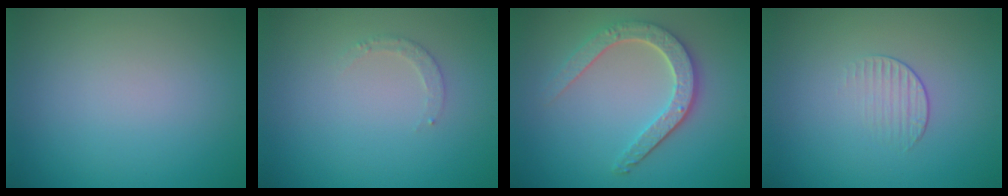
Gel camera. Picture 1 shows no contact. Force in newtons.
{"total": 1.3, "press": 1.2, "slide": 0.2}
{"total": 4.5, "press": 3.6, "slide": 2.7}
{"total": 1.2, "press": 0.4, "slide": 1.2}